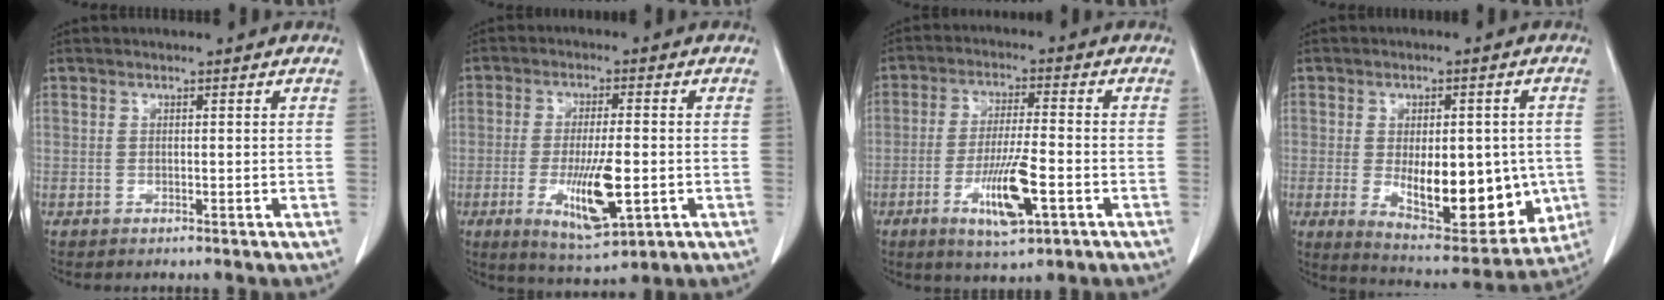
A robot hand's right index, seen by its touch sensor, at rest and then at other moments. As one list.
[{"total": 10.2, "force": [-2.6, 2.2, 9.6], "torque": [-0.171, -0.019, -0.036]}, {"total": 9.4, "force": [-3.7, 1.3, 8.5], "torque": [-0.158, -0.012, -0.061]}, {"total": 17.4, "force": [-2.8, 7.7, 15.3], "torque": [-0.218, -0.013, -0.016]}]